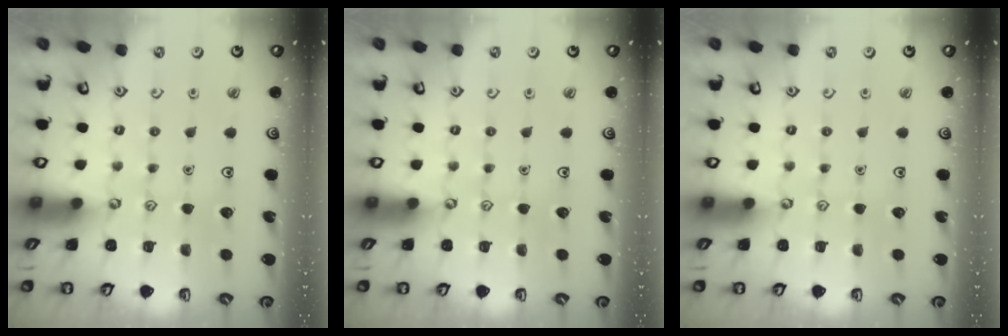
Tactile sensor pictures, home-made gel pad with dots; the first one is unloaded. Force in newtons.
{"total": 0.0}
{"total": 0.0}